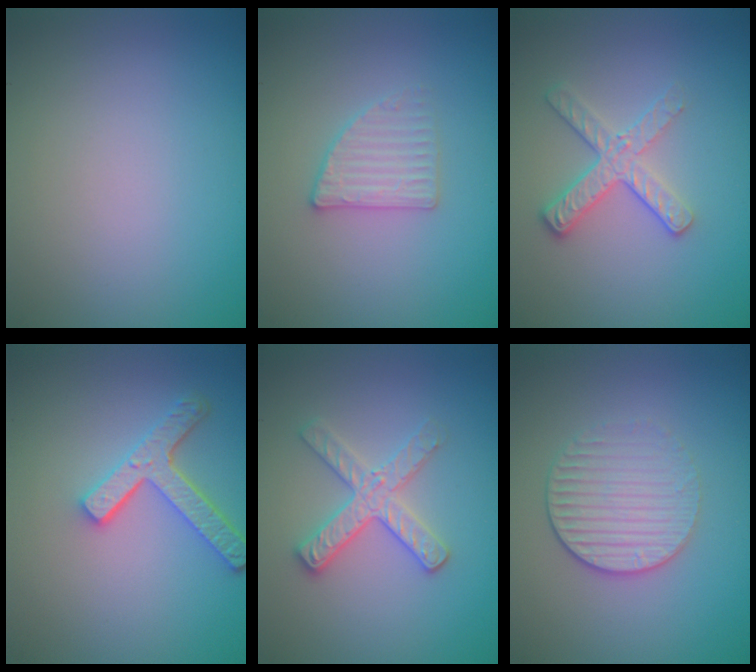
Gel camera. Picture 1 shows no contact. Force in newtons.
{"total": 2.3, "press": 2.2, "slide": 0.5}
{"total": 2.8, "press": 2.5, "slide": 1.3}
{"total": 3.8, "press": 3.0, "slide": 2.3}
{"total": 2.9, "press": 2.8, "slide": 0.8}
{"total": 3.3, "press": 2.7, "slide": 1.9}